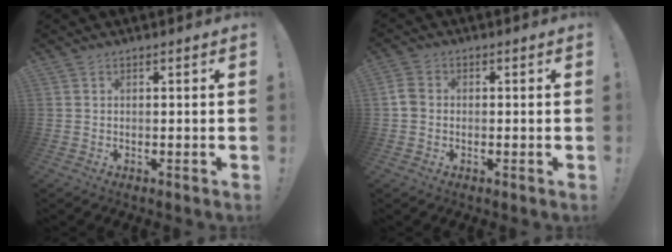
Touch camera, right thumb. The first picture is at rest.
{"total": 4.3, "force": [-0.3, 3.6, 2.5], "torque": [-0.056, 0.008, -0.005]}